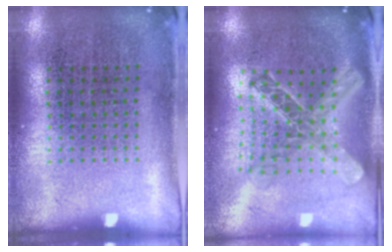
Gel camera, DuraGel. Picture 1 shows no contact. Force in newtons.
{"total": 2.1, "press": 1.8, "slide": 1.2}